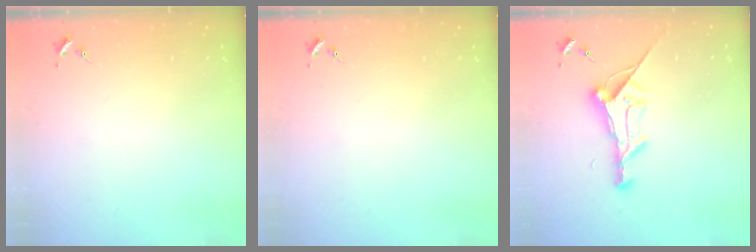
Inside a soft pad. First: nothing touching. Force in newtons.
{"total": 0.0}
{"total": 15.9, "press": 15.9, "slide": 0.7}